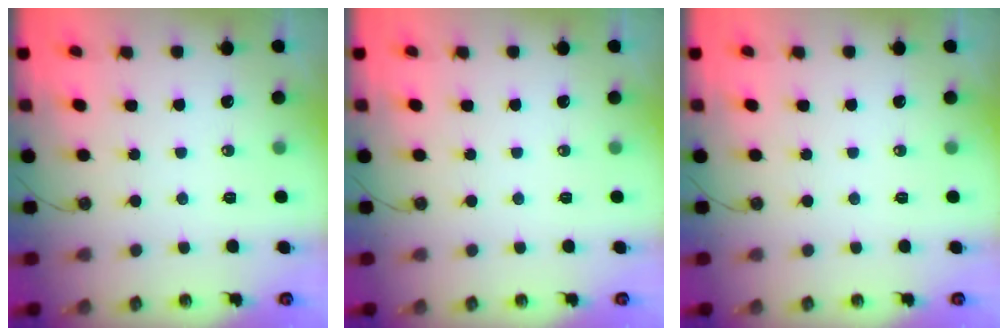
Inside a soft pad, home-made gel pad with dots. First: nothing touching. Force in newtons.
{"total": 0.0}
{"total": 0.0}